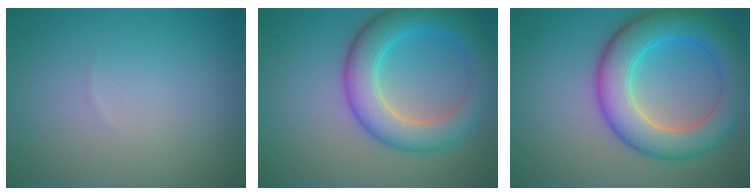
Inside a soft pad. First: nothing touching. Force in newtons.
{"total": 6.3, "press": 6.3, "slide": 0.3}
{"total": 7.9, "press": 7.9, "slide": 0.2}